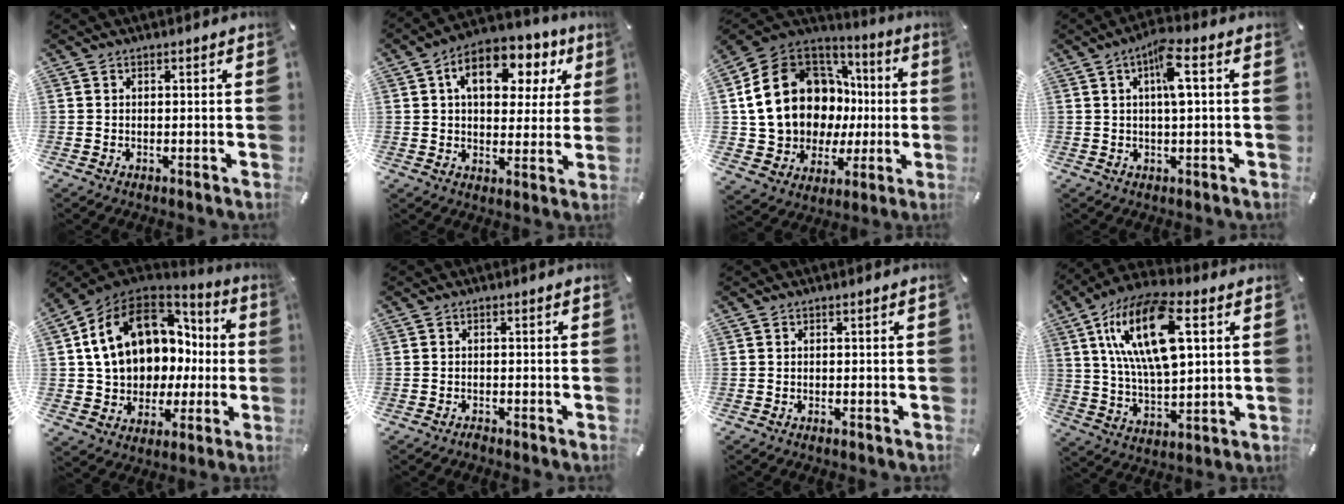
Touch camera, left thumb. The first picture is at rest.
{"total": 13.4, "force": [5.5, 8.4, 8.8], "torque": [-0.128, -0.012, 0.091]}
{"total": 20.3, "force": [3.6, 16.8, 10.8], "torque": [-0.203, -0.029, 0.098]}
{"total": 6.9, "force": [1.6, 1.6, 6.6], "torque": [-0.113, 0.001, 0.022]}
{"total": 17.1, "force": [5.4, 12.9, 9.8], "torque": [-0.193, -0.025, 0.104]}
{"total": 1.0, "force": [-1.0, 0.1, 0.1], "torque": [-0.005, 0.002, -0.021]}
{"total": 0.9, "force": [-0.3, 0.1, 0.8], "torque": [-0.013, -0.003, -0.005]}
{"total": 19.6, "force": [7.3, 9.0, 15.9], "torque": [-0.325, -0.013, 0.118]}